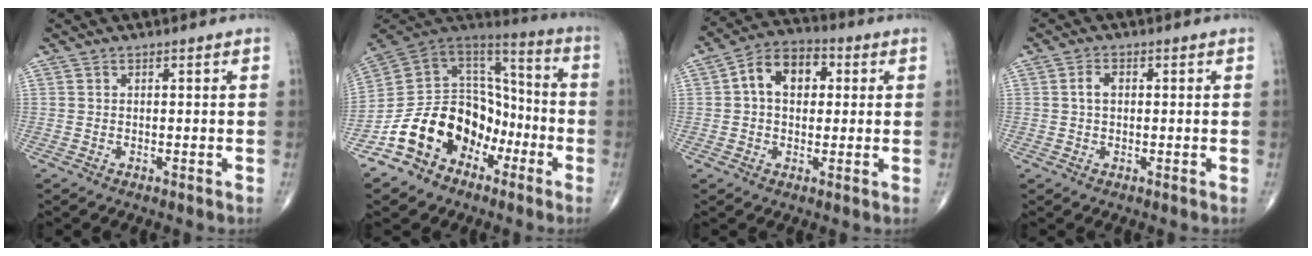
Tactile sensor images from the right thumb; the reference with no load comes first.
{"total": 18.3, "force": [-8.6, 13.7, 8.7], "torque": [-0.105, 0.098, -0.154]}
{"total": 9.8, "force": [1.8, 6.7, 6.9], "torque": [-0.098, 0.023, 0.022]}
{"total": 2.3, "force": [0.3, 1.5, 1.8], "torque": [-0.035, 0.008, 0.004]}